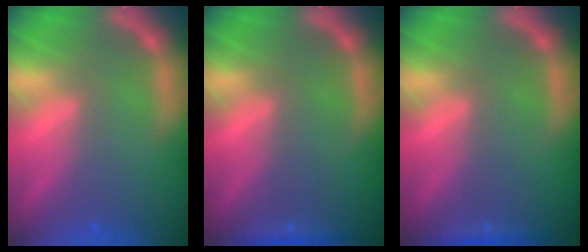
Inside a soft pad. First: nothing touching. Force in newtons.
{"total": 0.9}
{"total": 0.9}